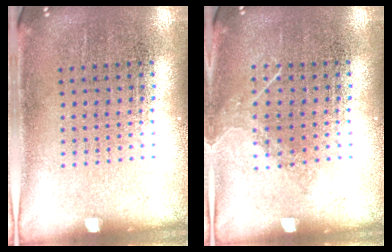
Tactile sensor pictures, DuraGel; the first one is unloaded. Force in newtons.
{"total": 0.9, "press": 0.9, "slide": 0.4}